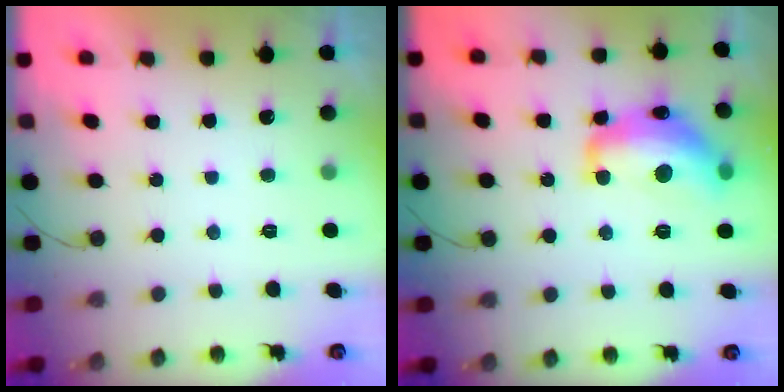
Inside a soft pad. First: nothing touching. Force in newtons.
{"total": 17.7, "press": 17.7, "slide": 0.9}